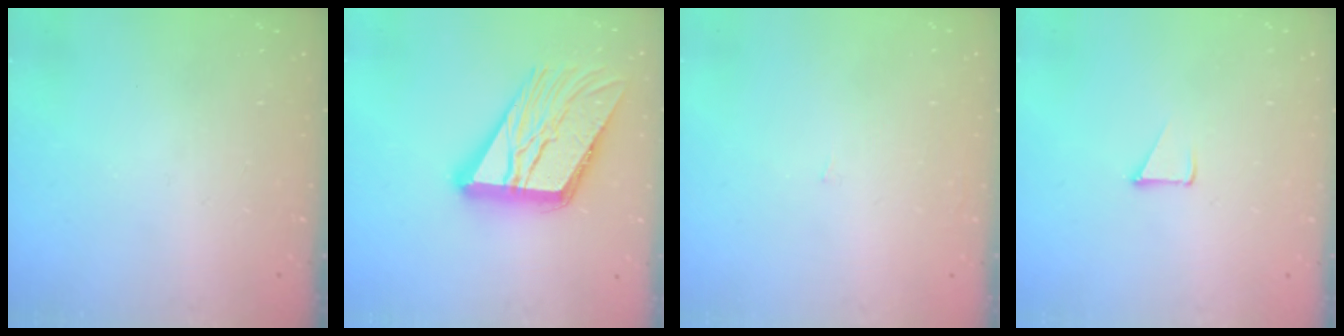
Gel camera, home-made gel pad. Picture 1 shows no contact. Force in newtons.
{"total": 19.0, "press": 18.9, "slide": 2.0}
{"total": 0.9, "press": 0.9, "slide": 0.0}
{"total": 1.7, "press": 1.7, "slide": 0.1}